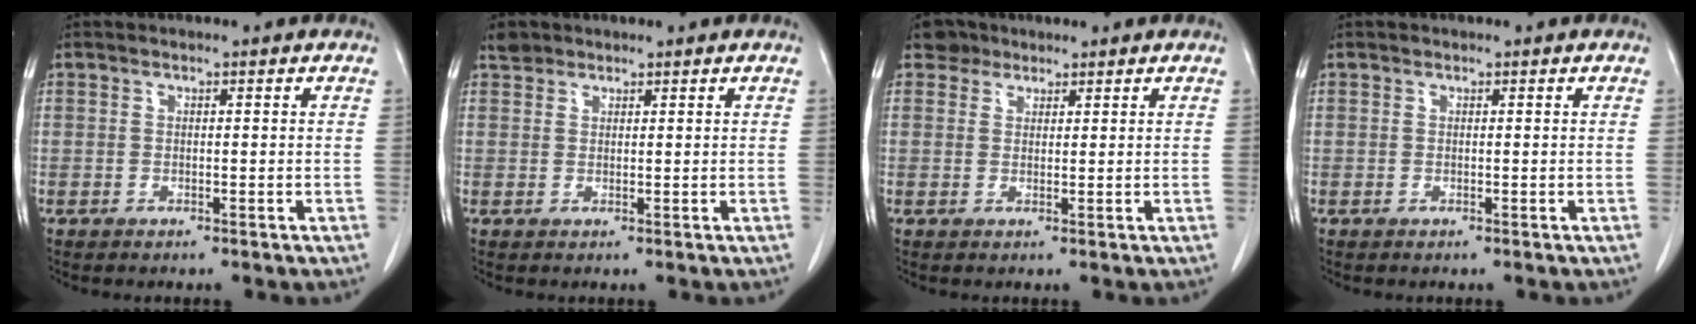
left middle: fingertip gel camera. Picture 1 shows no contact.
{"total": 1.7, "force": [1.4, 1.0, 0.0], "torque": [0.000, 0.006, 0.023]}
{"total": 2.5, "force": [1.9, 1.6, 0.0], "torque": [-0.001, 0.006, 0.030]}
{"total": 0.0}